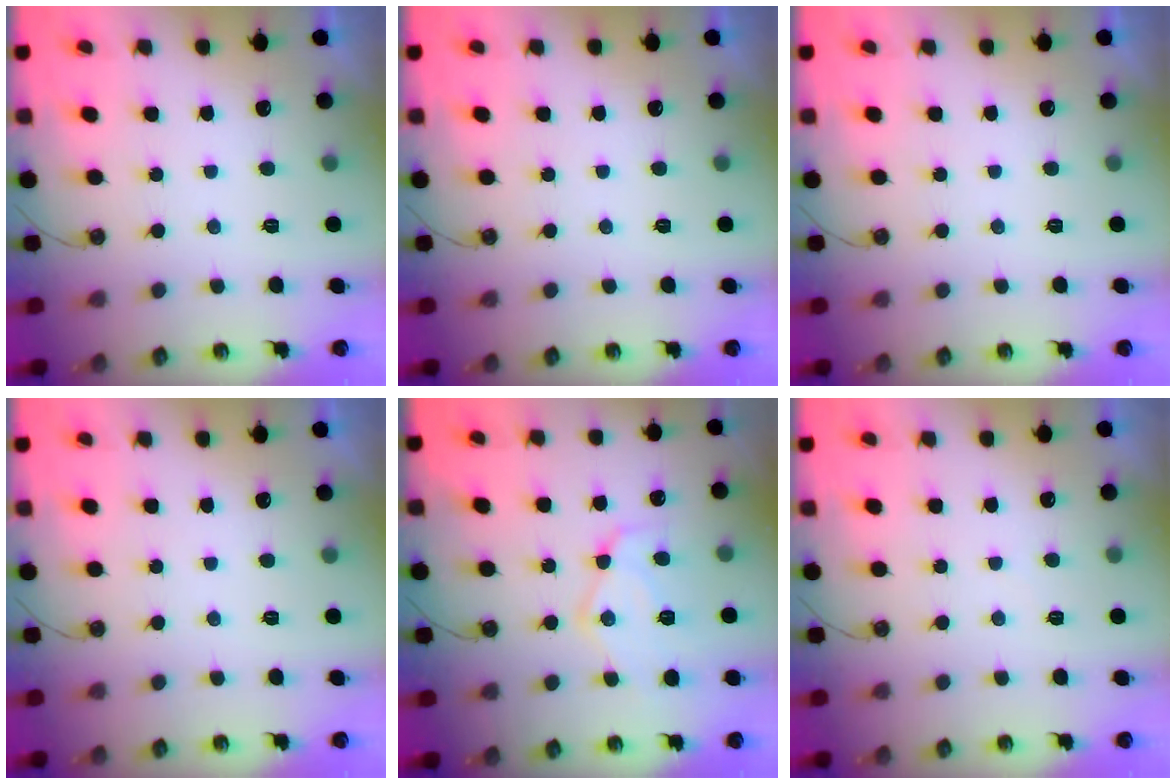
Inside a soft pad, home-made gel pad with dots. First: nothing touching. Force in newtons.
{"total": 0.0}
{"total": 0.0}
{"total": 0.0}
{"total": 13.8, "press": 13.7, "slide": 1.1}
{"total": 2.3, "press": 2.3, "slide": 0.4}